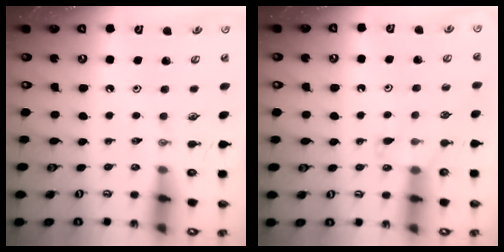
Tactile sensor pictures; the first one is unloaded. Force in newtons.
{"total": 4.9, "press": 4.8, "slide": 0.4}